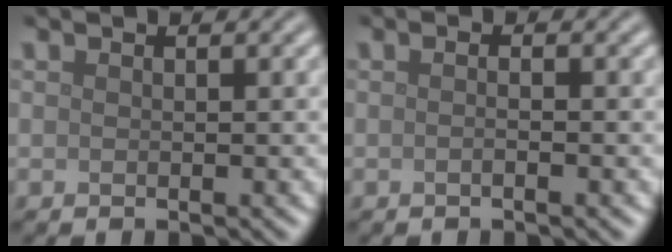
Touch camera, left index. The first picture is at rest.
{"total": 1.1, "force": [-0.1, 0.4, 1.0], "torque": [-0.003, -0.009, -0.009]}